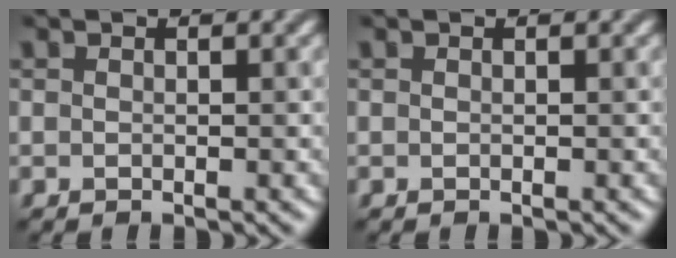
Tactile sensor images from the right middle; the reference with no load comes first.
{"total": 0.0}